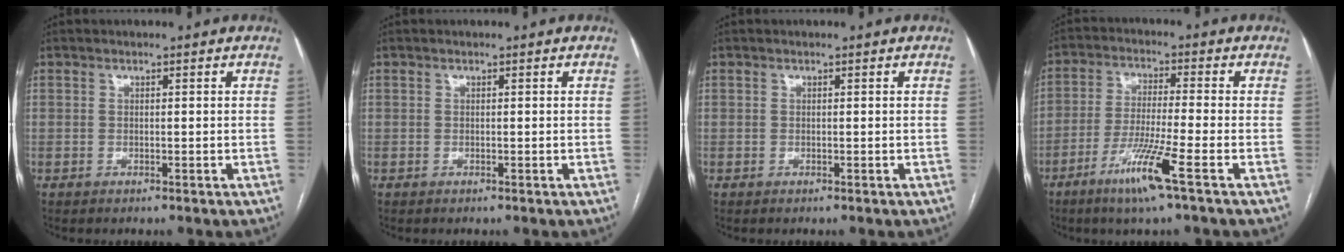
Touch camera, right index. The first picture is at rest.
{"total": 0.0}
{"total": 0.0}
{"total": 8.9, "force": [-4.8, -0.7, 7.5], "torque": [-0.147, -0.018, -0.094]}